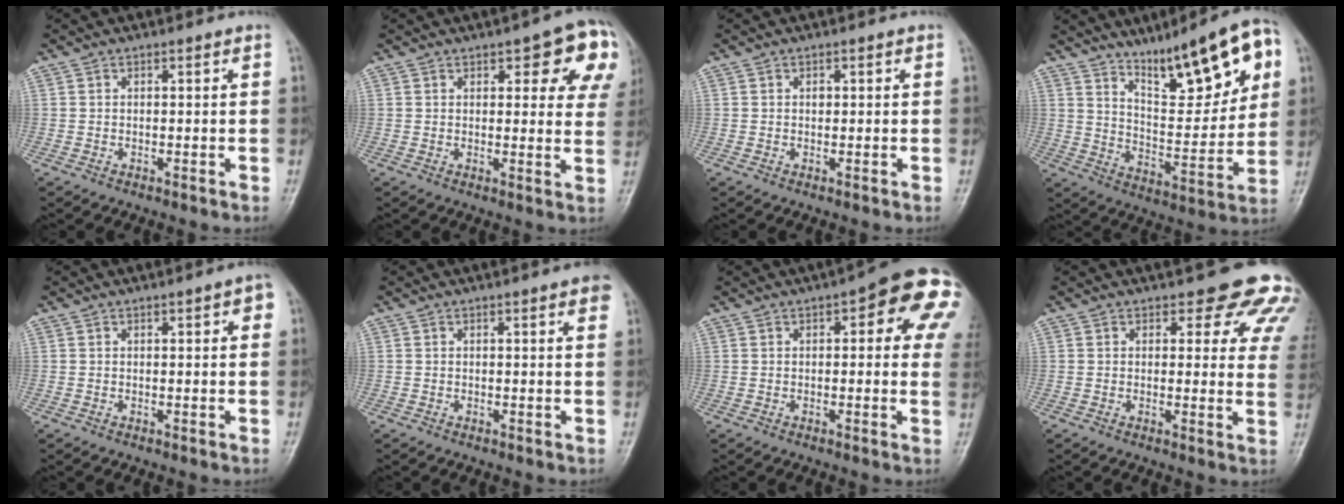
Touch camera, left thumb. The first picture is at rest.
{"total": 12.1, "force": [5.3, 4.7, 9.9], "torque": [-0.073, -0.014, 0.053]}
{"total": 0.8, "force": [0.2, 0.6, 0.4], "torque": [-0.003, 0.002, 0.002]}
{"total": 18.6, "force": [10.0, 5.6, 14.7], "torque": [-0.178, -0.044, 0.167]}
{"total": 2.6, "force": [1.0, 0.8, 2.2], "torque": [-0.023, 0.002, 0.010]}
{"total": 2.9, "force": [1.5, 0.6, 2.4], "torque": [-0.024, 0.000, 0.014]}
{"total": 14.3, "force": [4.7, 5.4, 12.4], "torque": [-0.105, 0.003, 0.038]}
{"total": 11.8, "force": [8.6, 4.9, 6.4], "torque": [-0.019, -0.042, 0.076]}